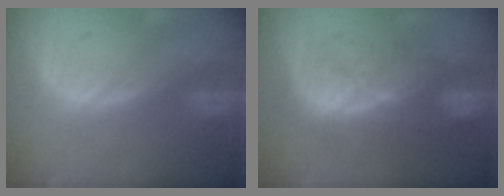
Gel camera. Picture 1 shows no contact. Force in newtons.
{"total": 9.3, "press": 9.0, "slide": 2.1}